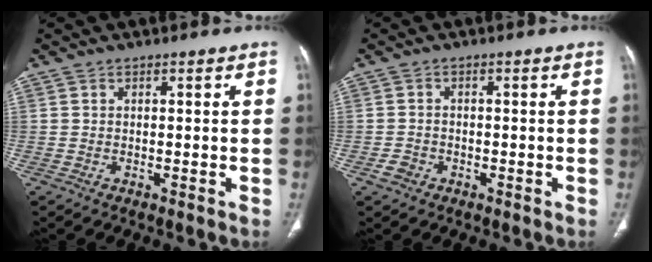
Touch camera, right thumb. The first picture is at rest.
{"total": 2.2, "force": [-1.1, 1.7, 0.8], "torque": [-0.013, 0.009, -0.018]}